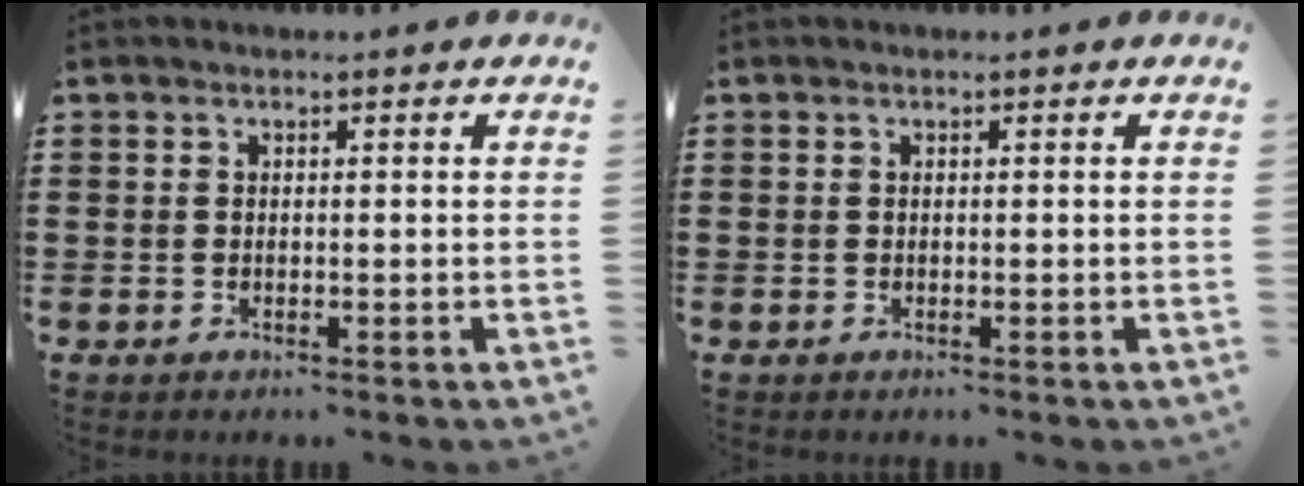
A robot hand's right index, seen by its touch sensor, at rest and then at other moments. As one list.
[{"total": 0.0}]